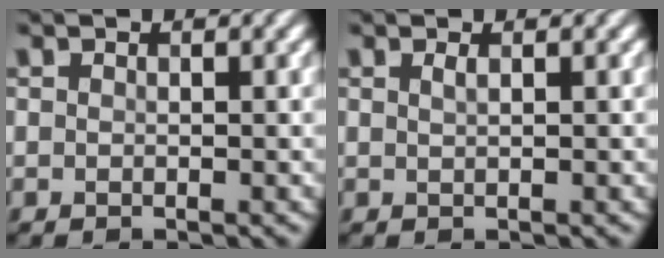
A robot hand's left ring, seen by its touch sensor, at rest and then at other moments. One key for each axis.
{"total": 0.7, "fx": 0.3, "fy": 0.3, "fz": 0.6, "tx": -0.007, "ty": 0.001, "tz": 0.005}